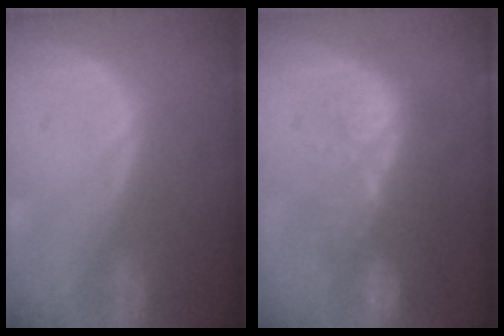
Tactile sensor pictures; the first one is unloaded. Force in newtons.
{"total": 10.1, "press": 9.3, "slide": 4.0}